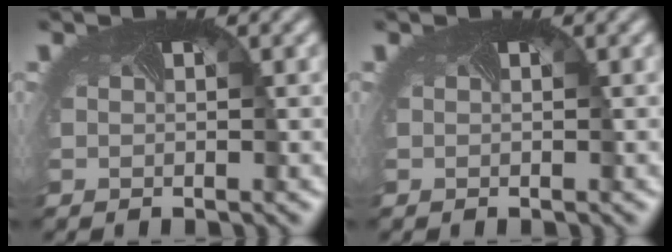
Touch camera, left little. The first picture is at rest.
{"total": 0.0}